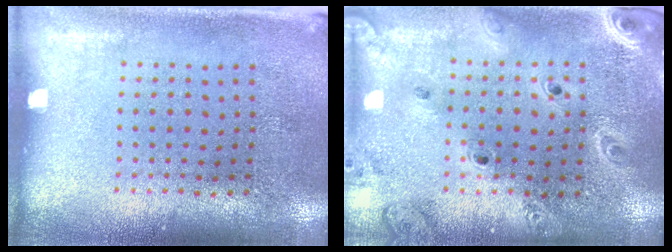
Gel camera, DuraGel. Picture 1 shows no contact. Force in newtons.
{"total": 2.6, "press": 2.3, "slide": 1.2}